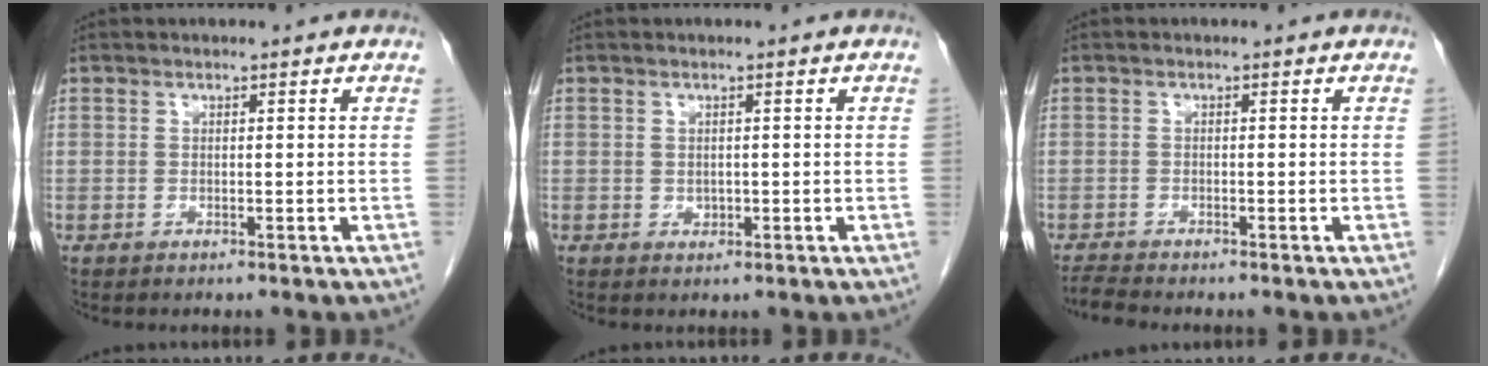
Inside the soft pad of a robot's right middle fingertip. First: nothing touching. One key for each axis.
{"total": 0.8, "fx": -0.1, "fy": 0.7, "fz": 0.4, "tx": -0.008, "ty": 0.000, "tz": 0.000}
{"total": 2.1, "fx": -2.0, "fy": -0.6, "fz": 0.3, "tx": -0.018, "ty": -0.015, "tz": -0.039}